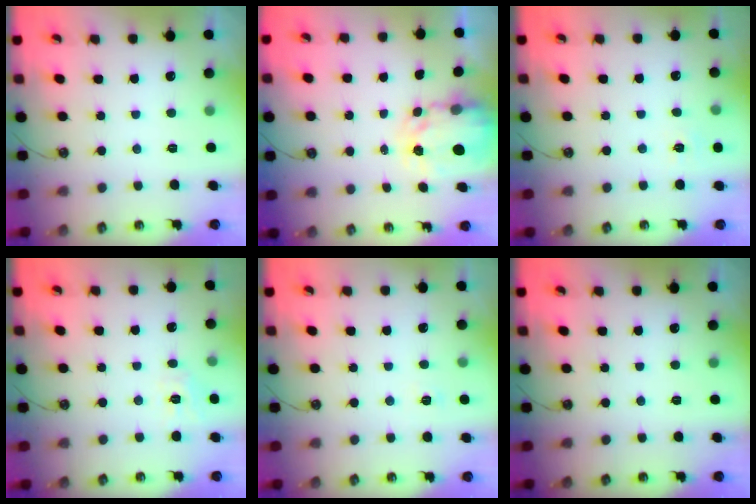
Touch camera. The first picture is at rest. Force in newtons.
{"total": 4.0, "press": 4.0, "slide": 0.3}
{"total": 4.8, "press": 4.7, "slide": 0.7}
{"total": 5.3, "press": 5.2, "slide": 0.7}
{"total": 2.6, "press": 2.6, "slide": 0.2}
{"total": 0.0}